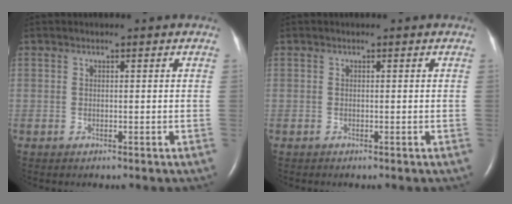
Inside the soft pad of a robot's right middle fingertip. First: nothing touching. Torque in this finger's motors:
{"motor_torque": [0.00, 0.00, 0.00, 0.00]}